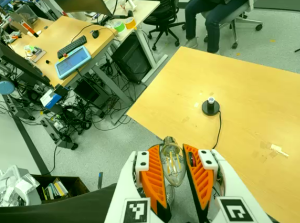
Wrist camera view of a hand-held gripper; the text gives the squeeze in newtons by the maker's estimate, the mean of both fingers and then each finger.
{"total": 12.5, "left": 12.9, "right": 12.1}